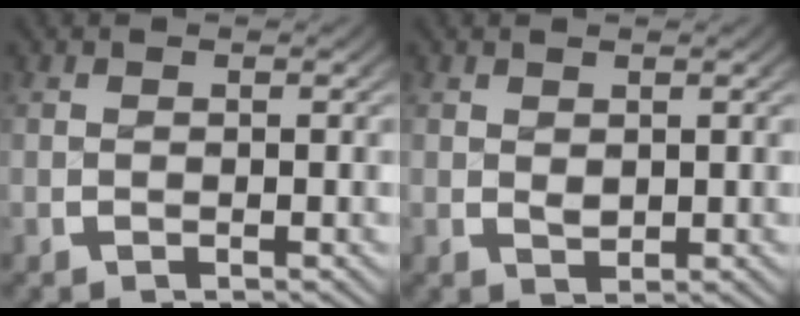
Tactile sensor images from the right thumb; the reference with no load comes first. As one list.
[{"total": 0.8, "force": [0.5, 0.6, 0.3], "torque": [-0.001, -0.005, 0.016]}]